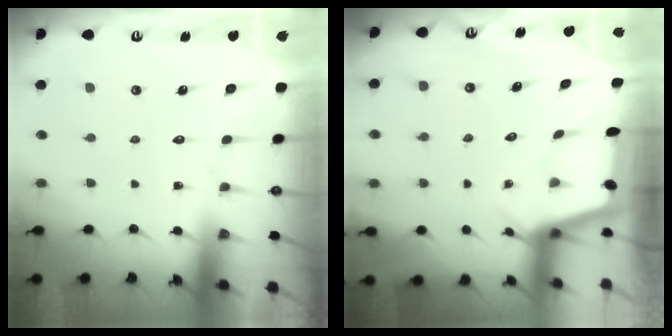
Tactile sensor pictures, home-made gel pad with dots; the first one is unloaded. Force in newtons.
{"total": 2.2, "press": 2.2, "slide": 0.3}